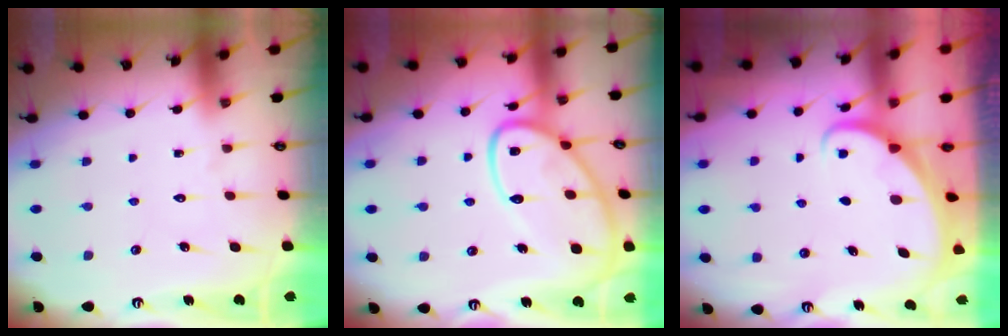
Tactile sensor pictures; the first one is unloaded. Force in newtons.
{"total": 17.1, "press": 17.1, "slide": 1.5}
{"total": 1.8, "press": 1.7, "slide": 0.1}